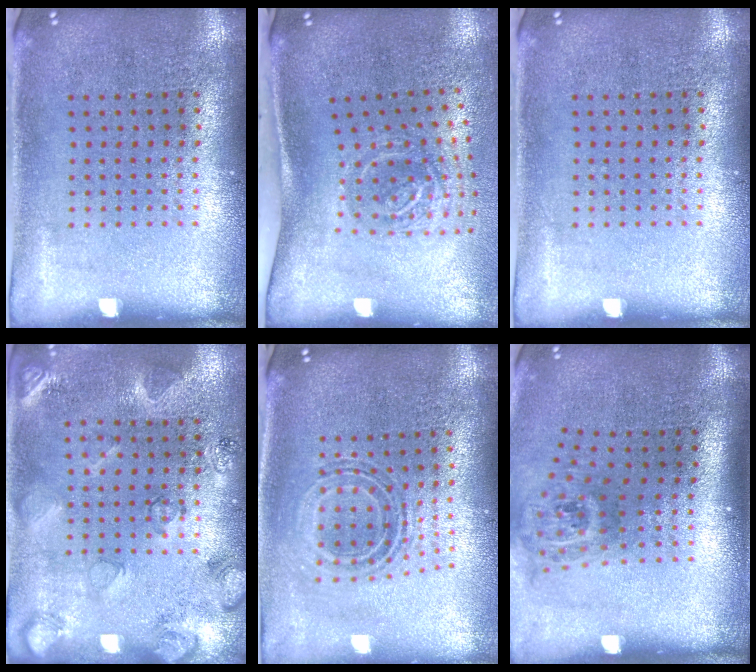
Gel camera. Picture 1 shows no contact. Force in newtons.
{"total": 2.1, "press": 1.3, "slide": 1.6}
{"total": 0.0}
{"total": 2.1, "press": 1.9, "slide": 0.8}
{"total": 0.7, "press": 0.7, "slide": 0.3}
{"total": 1.9, "press": 1.3, "slide": 1.4}